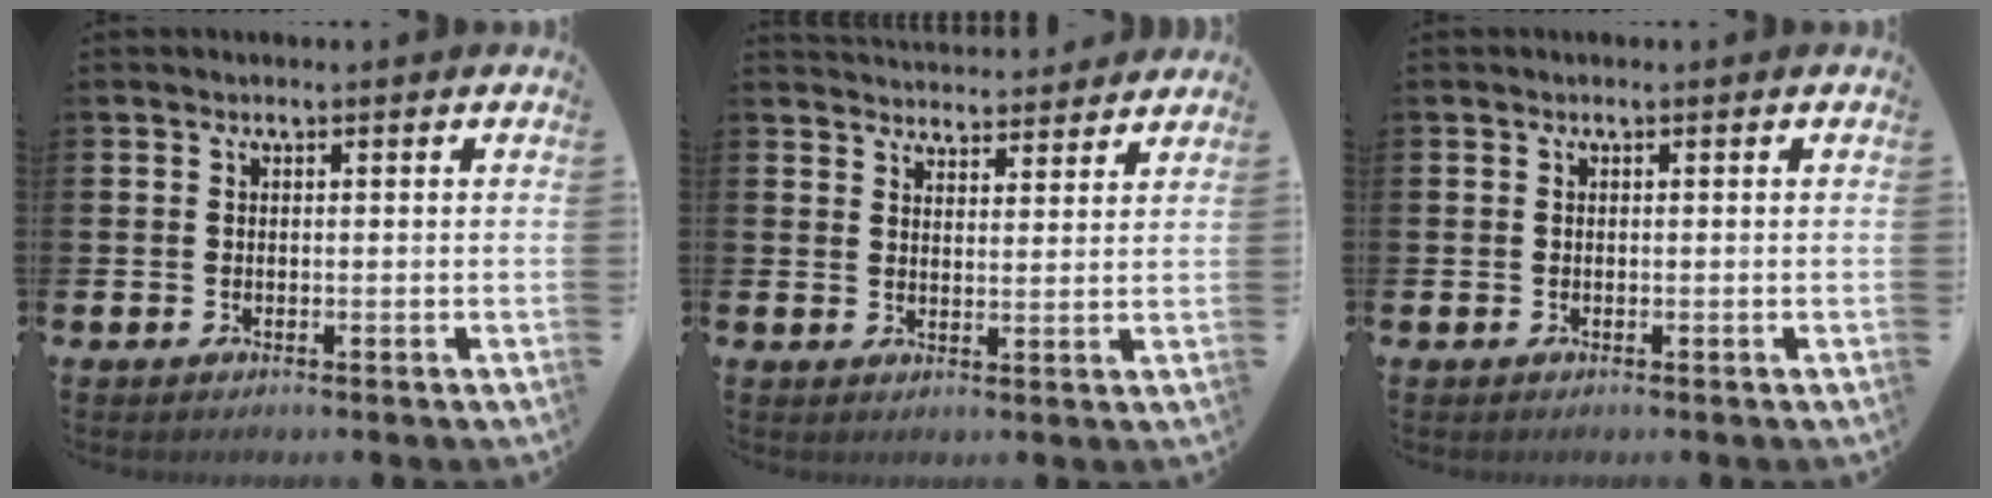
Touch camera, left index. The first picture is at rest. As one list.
[{"total": 4.2, "force": [4.2, 0.6, -0.3], "torque": [0.004, -0.030, 0.074]}, {"total": 0.0}]